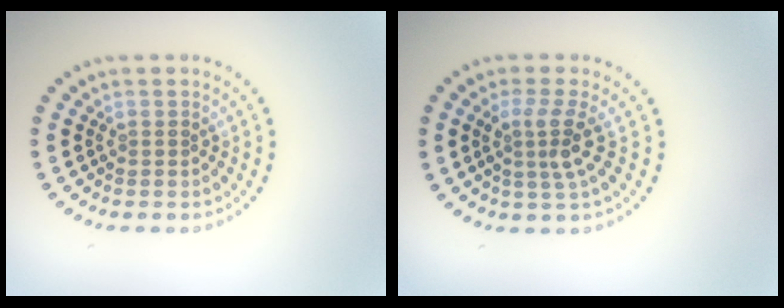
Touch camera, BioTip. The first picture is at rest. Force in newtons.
{"total": 2.8, "press": 2.0, "slide": 1.9}